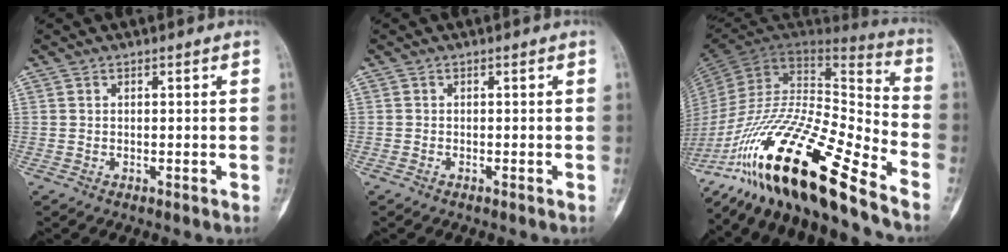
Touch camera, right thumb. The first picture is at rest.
{"total": 0.0}
{"total": 27.8, "force": [-19.6, 4.7, 19.1], "torque": [-0.374, 0.045, -0.353]}